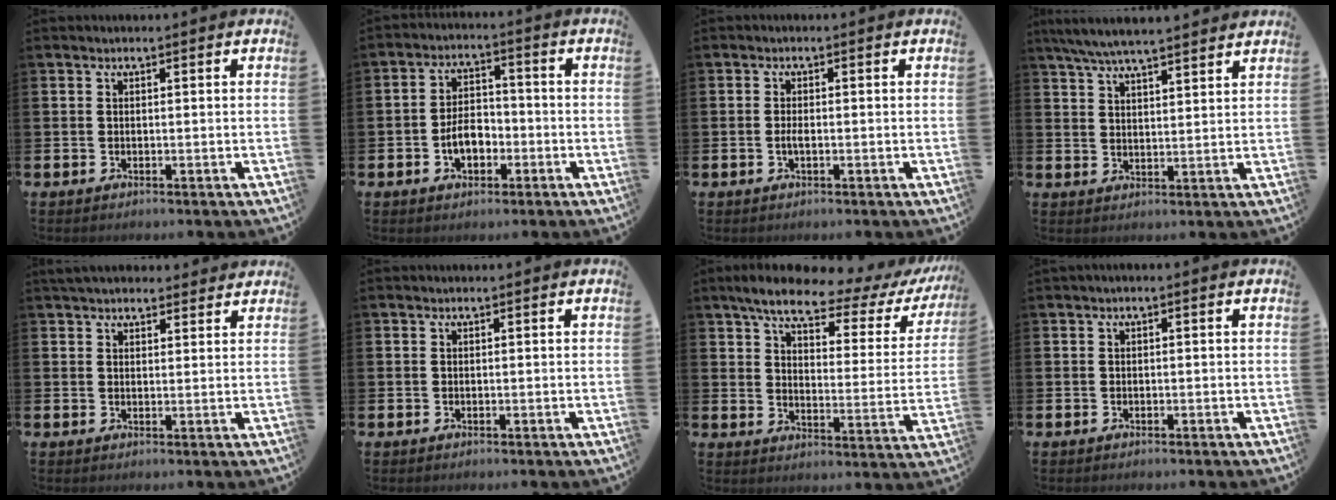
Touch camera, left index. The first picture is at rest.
{"total": 4.8, "force": [-1.7, 3.0, 3.3], "torque": [-0.038, 0.001, -0.038]}
{"total": 1.2, "force": [-0.3, 0.4, 1.1], "torque": [-0.015, -0.002, -0.007]}
{"total": 6.3, "force": [6.0, 0.2, 2.0], "torque": [-0.062, -0.021, 0.109]}
{"total": 3.5, "force": [3.3, 1.0, 0.7], "torque": [-0.005, -0.012, 0.058]}
{"total": 0.0}
{"total": 7.9, "force": [6.2, 2.4, 4.2], "torque": [-0.084, -0.039, 0.095]}
{"total": 0.5, "force": [-0.2, 0.1, 0.5], "torque": [-0.015, 0.002, -0.003]}